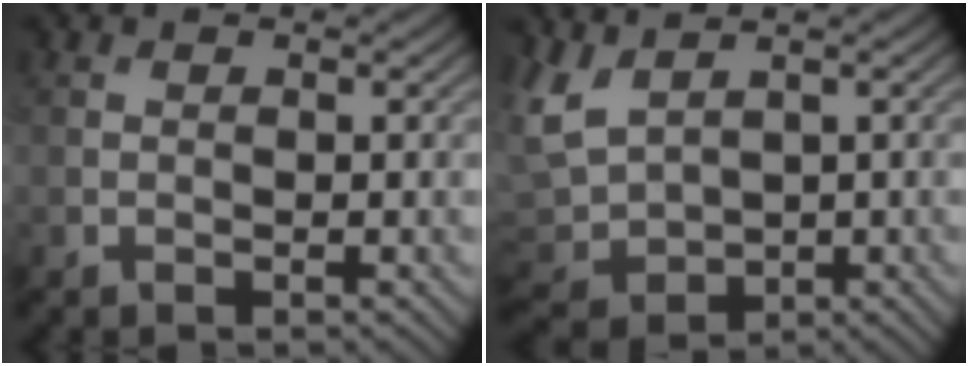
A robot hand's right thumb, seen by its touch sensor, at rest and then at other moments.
{"total": 5.9, "force": [1.4, 4.0, 4.1], "torque": [-0.126, -0.011, 0.027]}